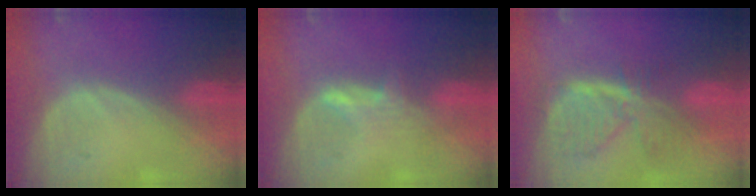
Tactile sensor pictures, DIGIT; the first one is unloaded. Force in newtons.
{"total": 2.6, "press": 2.5, "slide": 0.3}
{"total": 7.9, "press": 6.9, "slide": 4.0}